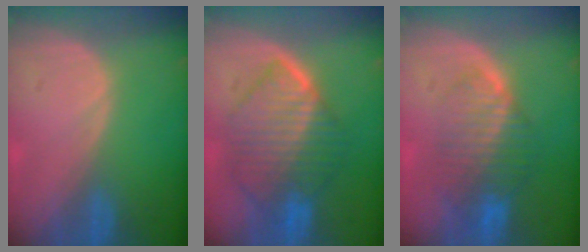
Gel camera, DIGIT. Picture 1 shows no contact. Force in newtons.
{"total": 10.5, "press": 10.4, "slide": 1.0}
{"total": 8.4, "press": 7.2, "slide": 4.3}